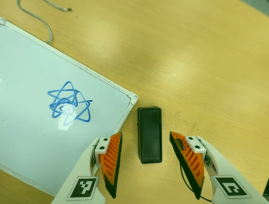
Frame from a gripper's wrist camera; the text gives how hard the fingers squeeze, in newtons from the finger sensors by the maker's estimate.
{"total": 0.0}